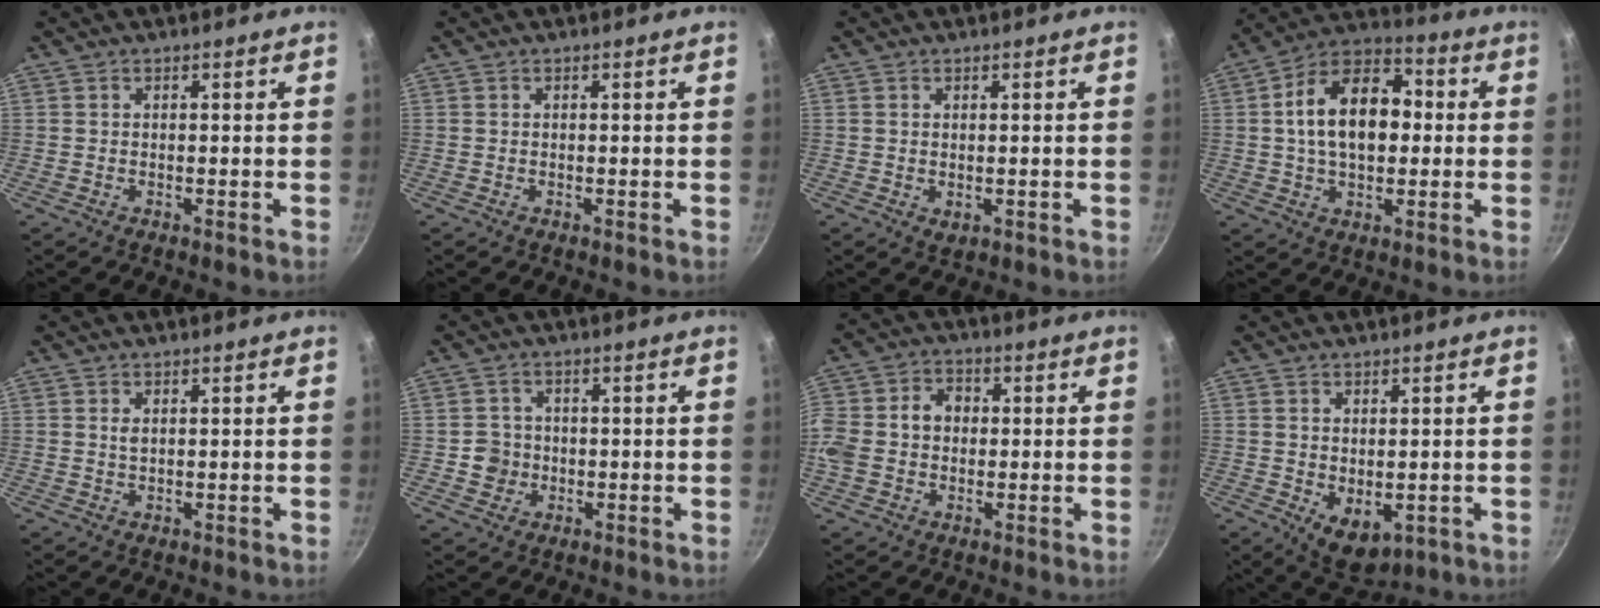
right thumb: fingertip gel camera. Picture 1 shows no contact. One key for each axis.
{"total": 0.0}
{"total": 1.2, "fx": 0.2, "fy": 0.7, "fz": 0.9, "tx": -0.013, "ty": -0.003, "tz": 0.004}
{"total": 16.4, "fx": 1.2, "fy": 10.5, "fz": 12.5, "tx": -0.169, "ty": 0.030, "tz": 0.004}
{"total": 1.1, "fx": 0.5, "fy": 0.6, "fz": 0.9, "tx": -0.016, "ty": -0.001, "tz": 0.009}
{"total": 3.8, "fx": -0.4, "fy": 3.6, "fz": 0.9, "tx": 0.009, "ty": 0.009, "tz": -0.009}
{"total": 11.0, "fx": 0.2, "fy": 9.0, "fz": 6.3, "tx": -0.116, "ty": 0.029, "tz": -0.011}
{"total": 6.4, "fx": -0.6, "fy": 4.1, "fz": 4.9, "tx": -0.061, "ty": -0.014, "tz": 0.007}